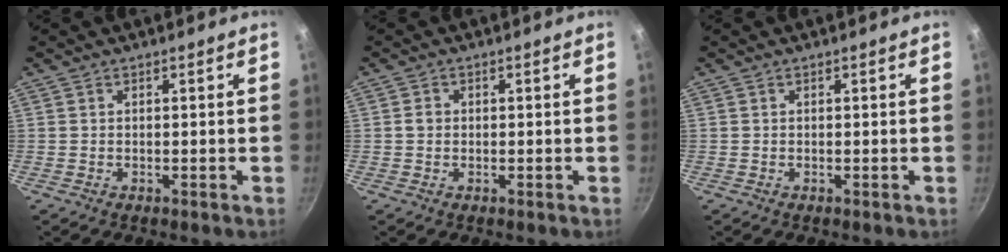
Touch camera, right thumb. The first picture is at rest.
{"total": 1.5, "force": [0.0, 1.3, 0.6], "torque": [-0.007, 0.008, -0.001]}
{"total": 0.0}